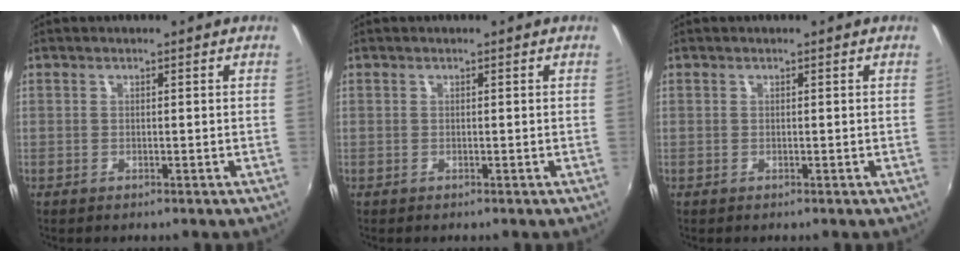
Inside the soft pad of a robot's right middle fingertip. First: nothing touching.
{"total": 0.0}
{"total": 0.0}